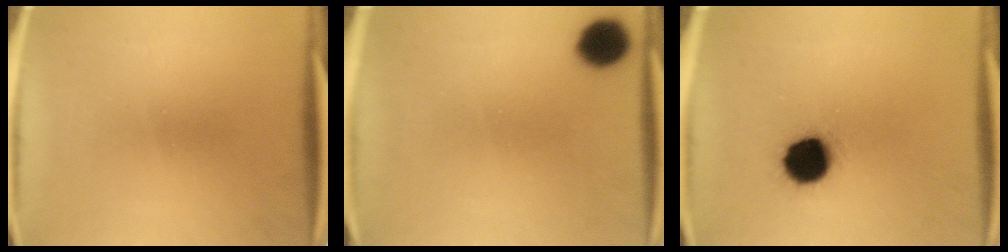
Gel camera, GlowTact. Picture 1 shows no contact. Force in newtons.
{"total": 7.3}
{"total": 12.3}